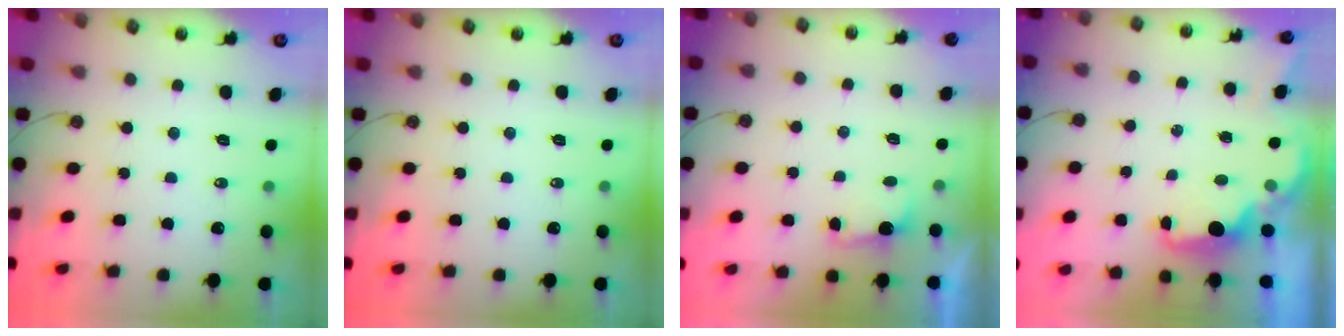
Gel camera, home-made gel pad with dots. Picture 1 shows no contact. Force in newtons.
{"total": 0.0}
{"total": 2.3, "press": 2.1, "slide": 0.9}
{"total": 1.9, "press": 1.8, "slide": 0.7}